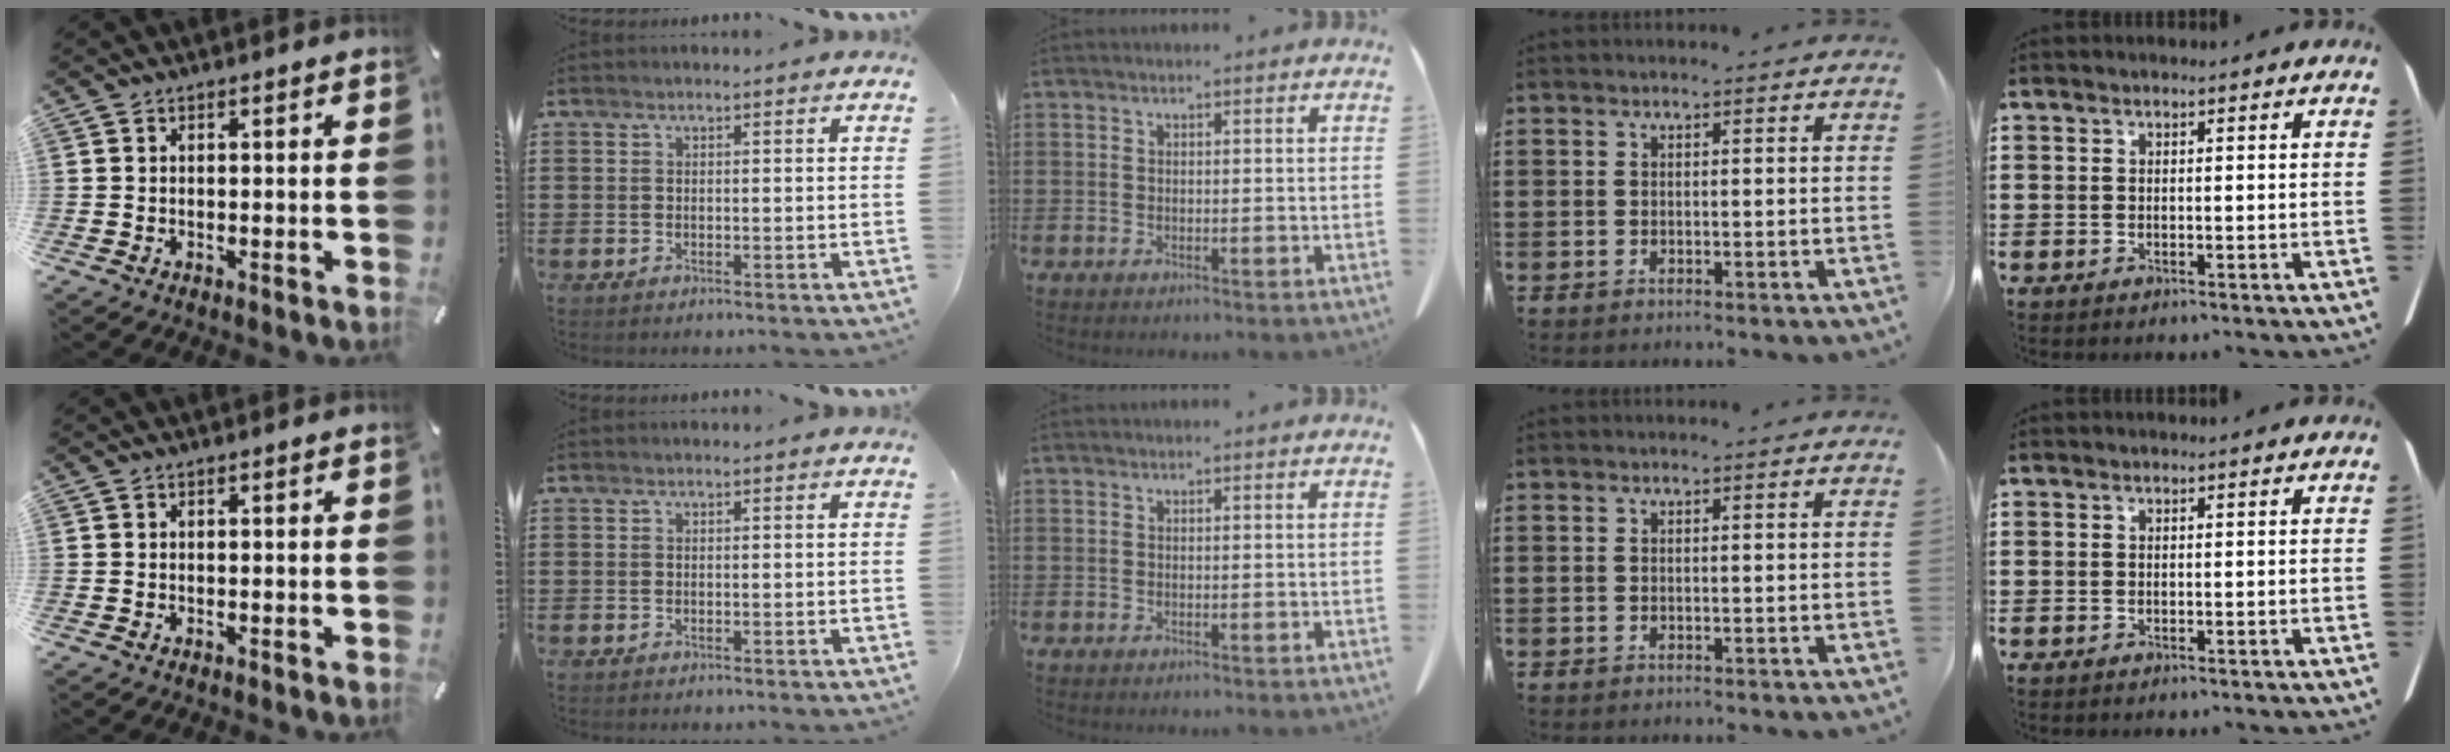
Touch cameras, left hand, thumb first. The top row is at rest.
{}